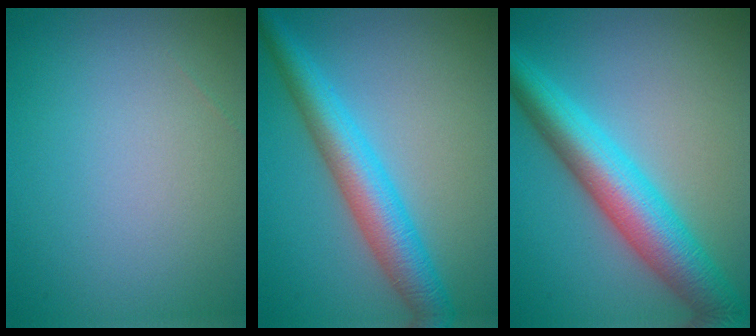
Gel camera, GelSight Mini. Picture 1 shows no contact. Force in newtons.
{"total": 5.9, "press": 5.9, "slide": 0.0}
{"total": 7.9, "press": 7.9, "slide": 0.1}